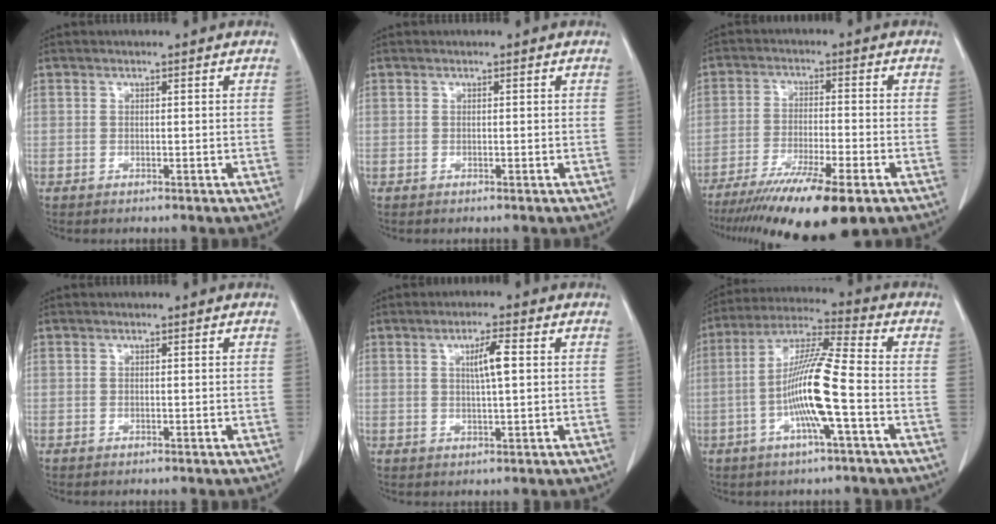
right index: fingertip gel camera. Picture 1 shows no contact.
{"total": 0.0}
{"total": 15.4, "force": [-11.0, 1.4, 10.8], "torque": [-0.170, -0.040, -0.178]}
{"total": 0.0}
{"total": 4.1, "force": [0.9, 0.2, 4.0], "torque": [-0.067, 0.000, 0.015]}
{"total": 12.2, "force": [-2.9, 0.0, 11.8], "torque": [-0.228, 0.006, -0.060]}